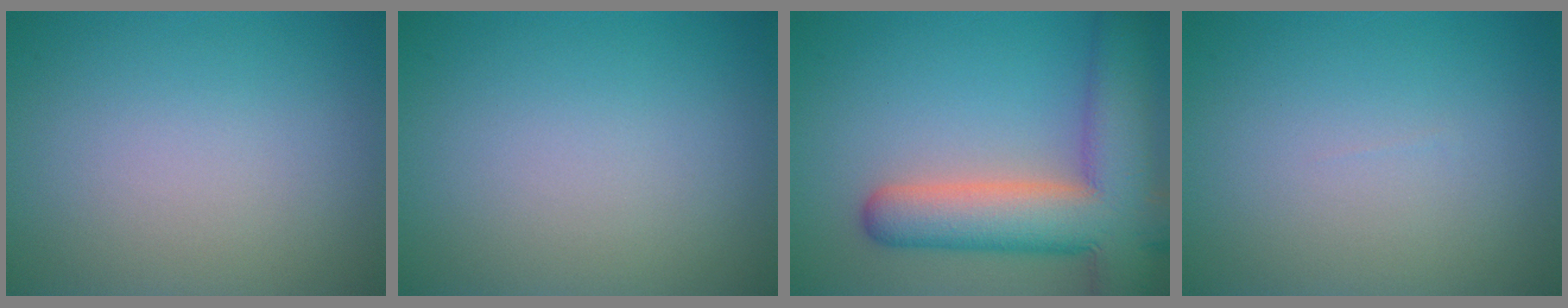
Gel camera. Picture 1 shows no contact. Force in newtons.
{"total": 0.0}
{"total": 10.9, "press": 10.8, "slide": 0.7}
{"total": 0.0}